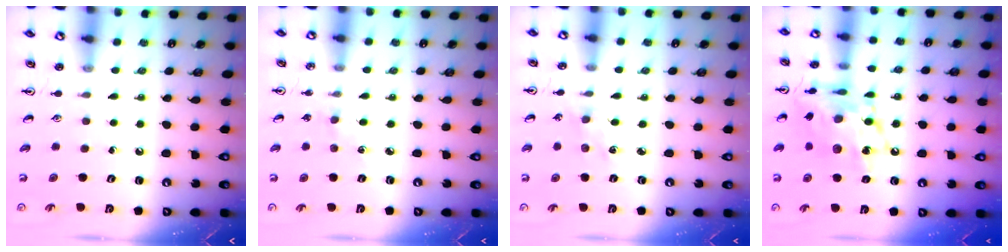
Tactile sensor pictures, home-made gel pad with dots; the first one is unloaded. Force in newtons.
{"total": 2.0, "press": 2.0, "slide": 0.3}
{"total": 2.8, "press": 2.8, "slide": 0.4}
{"total": 15.6, "press": 15.5, "slide": 1.3}